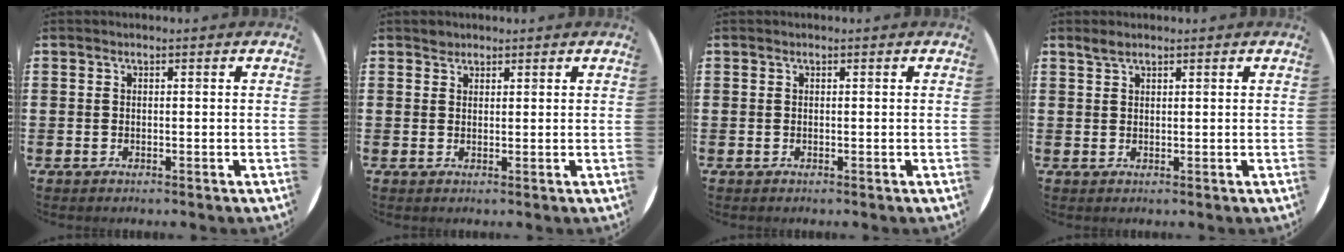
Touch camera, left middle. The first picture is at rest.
{"total": 1.1, "force": [1.0, 0.5, -0.1], "torque": [0.009, -0.001, 0.019]}
{"total": 0.0}
{"total": 1.4, "force": [1.3, 0.3, 0.6], "torque": [-0.013, 0.004, 0.023]}